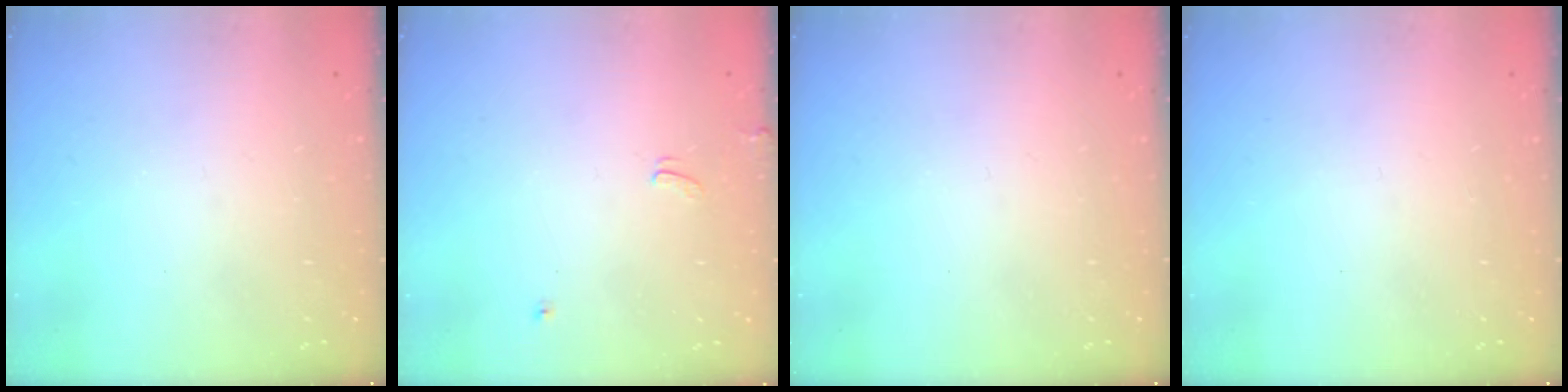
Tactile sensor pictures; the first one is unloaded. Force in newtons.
{"total": 0.0}
{"total": 0.0}
{"total": 0.0}